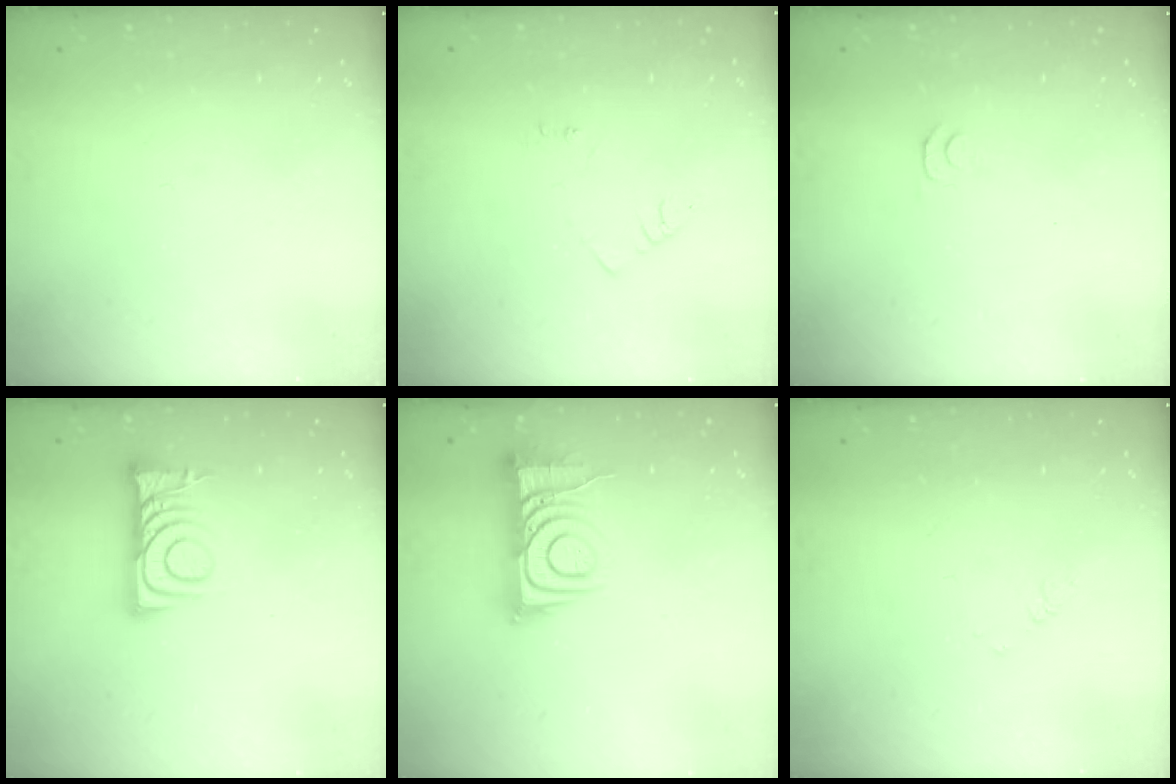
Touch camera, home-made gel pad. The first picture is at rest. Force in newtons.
{"total": 2.9, "press": 2.9, "slide": 0.4}
{"total": 3.5, "press": 3.4, "slide": 0.4}
{"total": 7.5, "press": 7.5, "slide": 0.6}
{"total": 10.6, "press": 10.6, "slide": 0.9}
{"total": 1.7, "press": 1.7, "slide": 0.3}